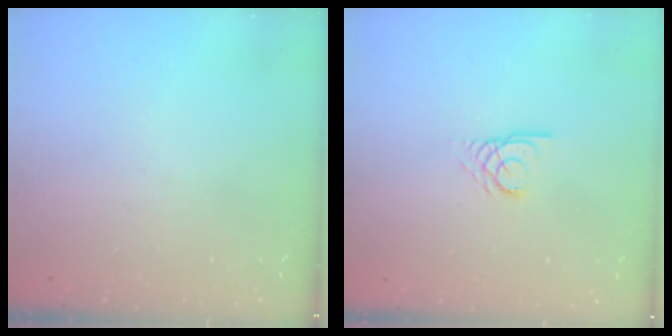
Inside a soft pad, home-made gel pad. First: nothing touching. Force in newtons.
{"total": 2.7, "press": 2.7, "slide": 0.2}